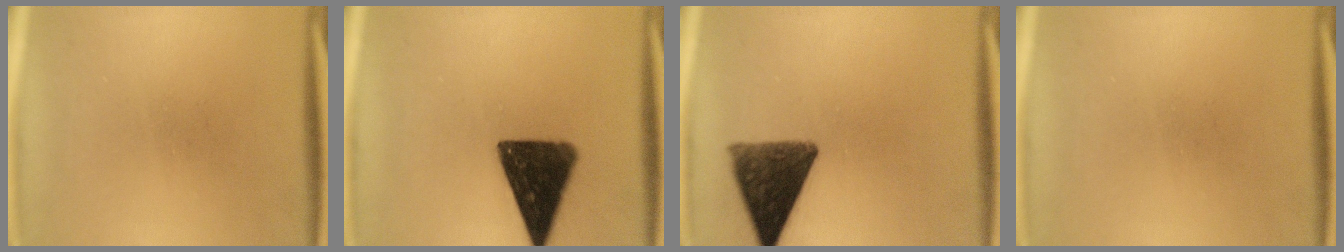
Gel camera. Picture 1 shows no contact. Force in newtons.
{"total": 13.8}
{"total": 11.2}
{"total": 0.0}